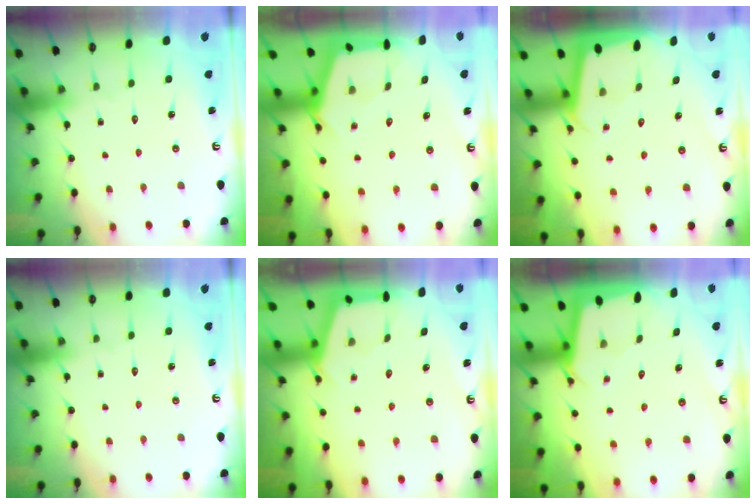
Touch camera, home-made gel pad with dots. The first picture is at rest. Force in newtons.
{"total": 2.7, "press": 2.7, "slide": 0.4}
{"total": 1.9, "press": 1.9, "slide": 0.1}
{"total": 0.0}
{"total": 2.7, "press": 2.7, "slide": 0.3}
{"total": 2.2, "press": 2.2, "slide": 0.2}